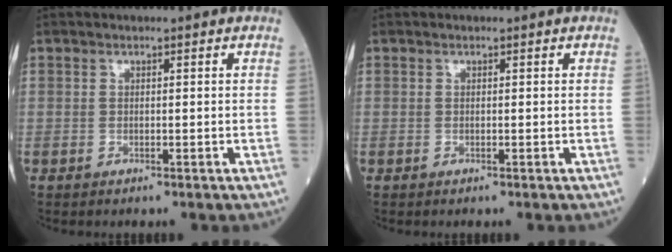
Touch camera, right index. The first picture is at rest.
{"total": 0.0}